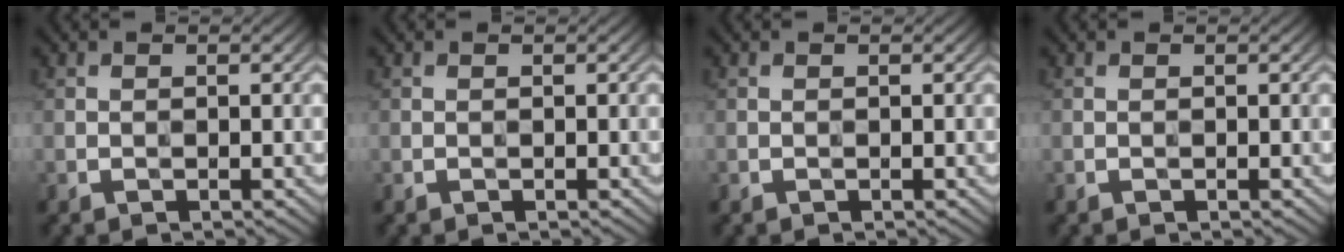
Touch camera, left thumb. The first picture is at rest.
{"total": 0.0}
{"total": 0.0}
{"total": 0.0}